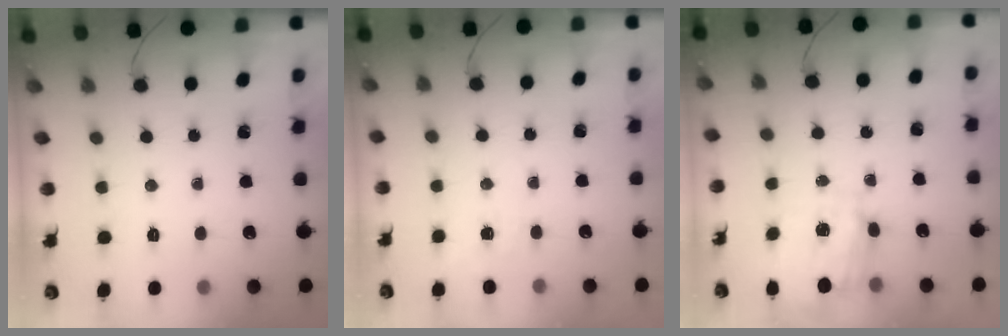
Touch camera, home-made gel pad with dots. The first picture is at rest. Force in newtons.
{"total": 4.5, "press": 4.3, "slide": 1.5}
{"total": 3.6, "press": 3.5, "slide": 1.0}